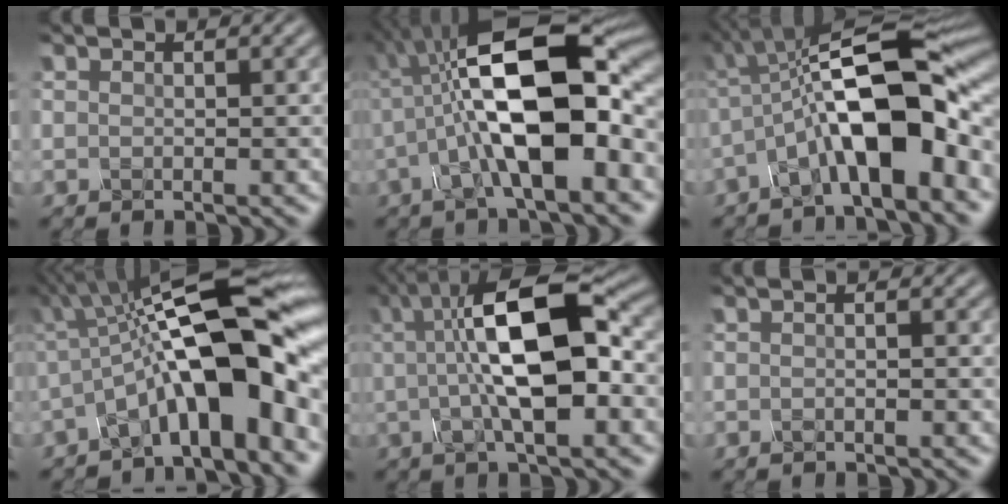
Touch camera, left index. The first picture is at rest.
{"total": 13.3, "force": [-0.6, 4.9, 12.4], "torque": [-0.202, 0.017, -0.020]}
{"total": 12.3, "force": [-2.5, 3.8, 11.5], "torque": [-0.185, 0.017, -0.052]}
{"total": 12.5, "force": [-1.4, 3.4, 11.9], "torque": [-0.182, 0.027, -0.035]}
{"total": 11.4, "force": [1.3, 3.5, 10.8], "torque": [-0.171, 0.022, 0.013]}
{"total": 0.9, "force": [-0.1, 0.1, 0.9], "torque": [-0.011, -0.005, -0.006]}